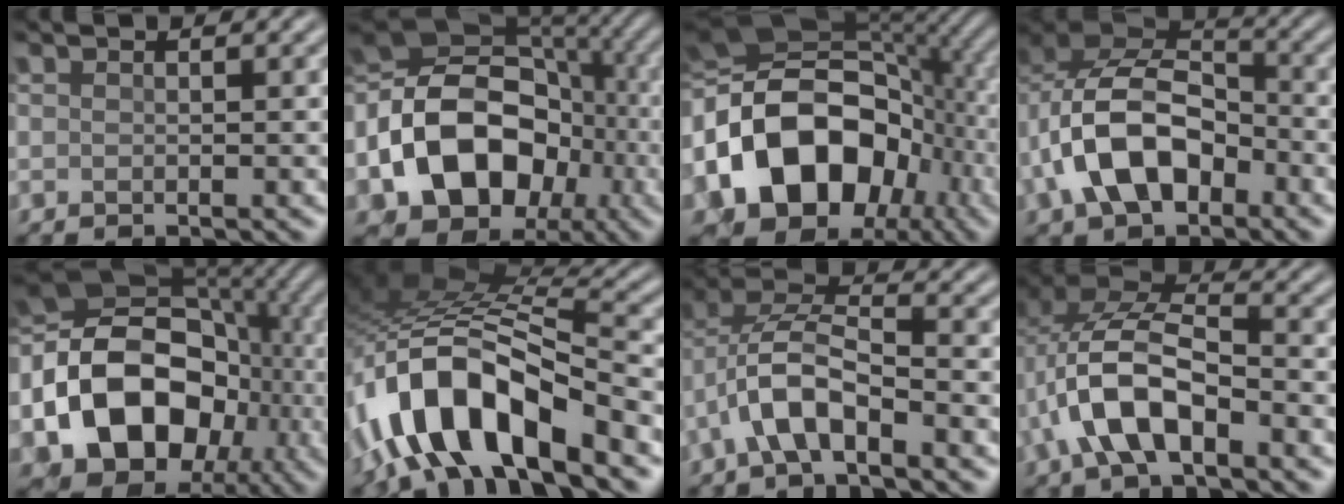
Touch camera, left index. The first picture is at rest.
{"total": 15.2, "force": [-4.3, 11.5, 9.0], "torque": [-0.169, 0.002, -0.079]}
{"total": 18.1, "force": [-3.3, 13.4, 11.6], "torque": [-0.215, 0.008, -0.065]}
{"total": 9.9, "force": [-2.9, 6.4, 7.0], "torque": [-0.139, 0.012, -0.060]}
{"total": 16.8, "force": [-4.2, 12.6, 10.3], "torque": [-0.191, 0.001, -0.075]}
{"total": 12.1, "force": [-6.9, 4.9, 8.6], "torque": [-0.162, 0.007, -0.140]}
{"total": 6.2, "force": [-2.7, 2.6, 4.9], "torque": [-0.096, 0.014, -0.055]}
{"total": 8.2, "force": [-2.6, 4.1, 6.5], "torque": [-0.135, 0.012, -0.052]}